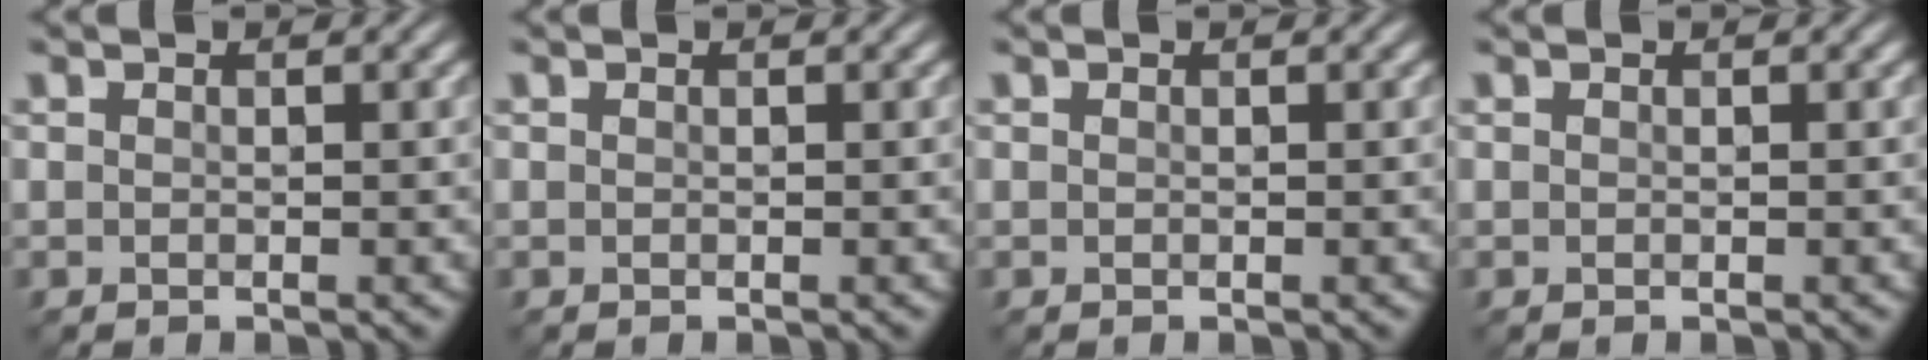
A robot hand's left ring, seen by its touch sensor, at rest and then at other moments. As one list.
[{"total": 0.0}, {"total": 0.0}, {"total": 0.0}]